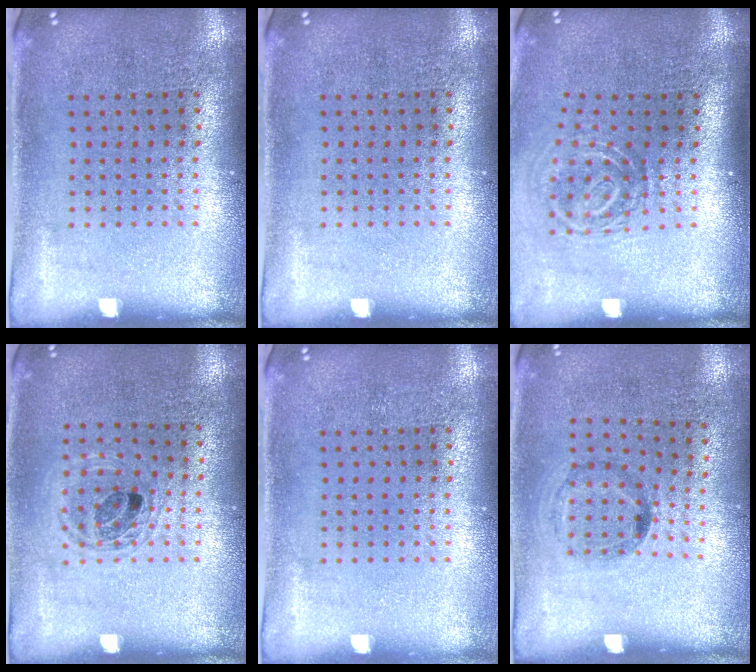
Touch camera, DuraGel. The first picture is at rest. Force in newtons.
{"total": 0.0}
{"total": 1.8, "press": 1.2, "slide": 1.4}
{"total": 1.1, "press": 1.0, "slide": 0.3}
{"total": 0.0}
{"total": 1.2, "press": 0.7, "slide": 1.0}